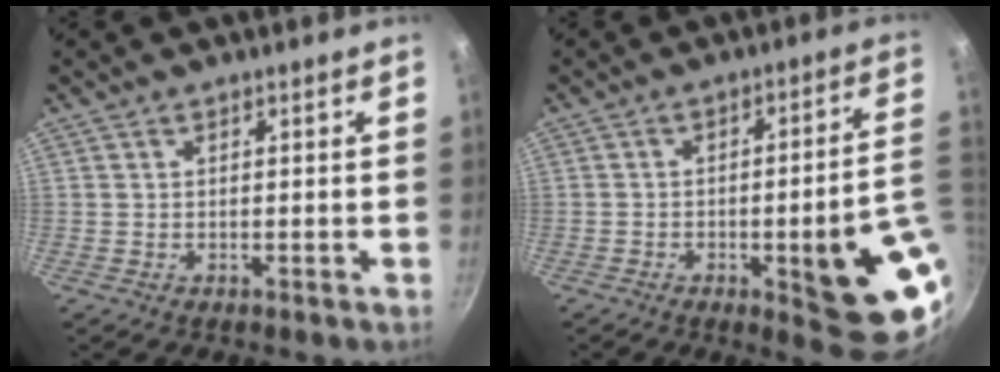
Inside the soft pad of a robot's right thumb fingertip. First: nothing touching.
{"total": 18.1, "force": [-4.1, 4.5, 17.0], "torque": [-0.179, 0.019, -0.050]}